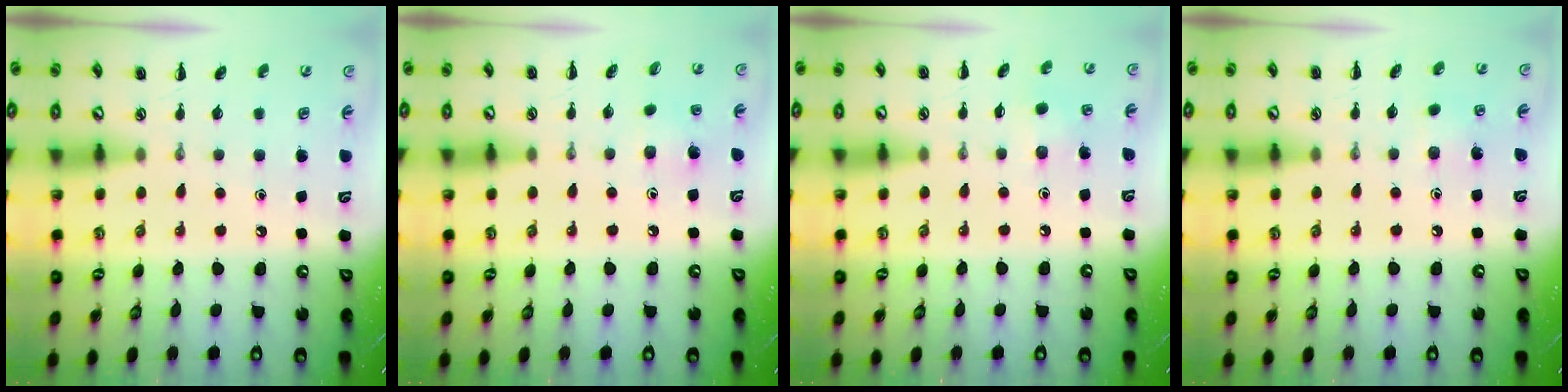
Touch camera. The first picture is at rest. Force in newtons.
{"total": 6.3, "press": 6.1, "slide": 1.7}
{"total": 2.8, "press": 2.7, "slide": 0.7}
{"total": 5.0, "press": 4.8, "slide": 1.5}